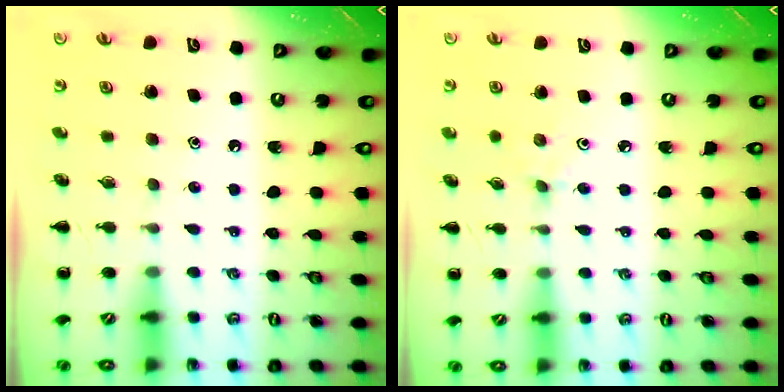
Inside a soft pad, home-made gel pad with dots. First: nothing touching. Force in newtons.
{"total": 1.9, "press": 1.8, "slide": 0.7}